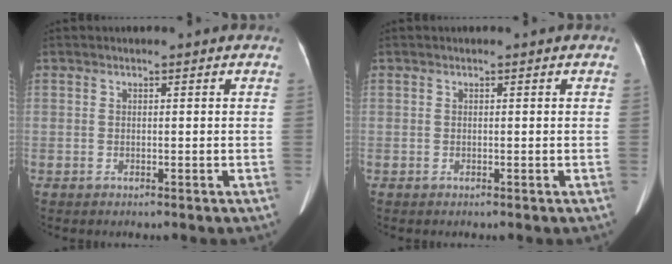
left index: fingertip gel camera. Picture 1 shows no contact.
{"total": 0.0}